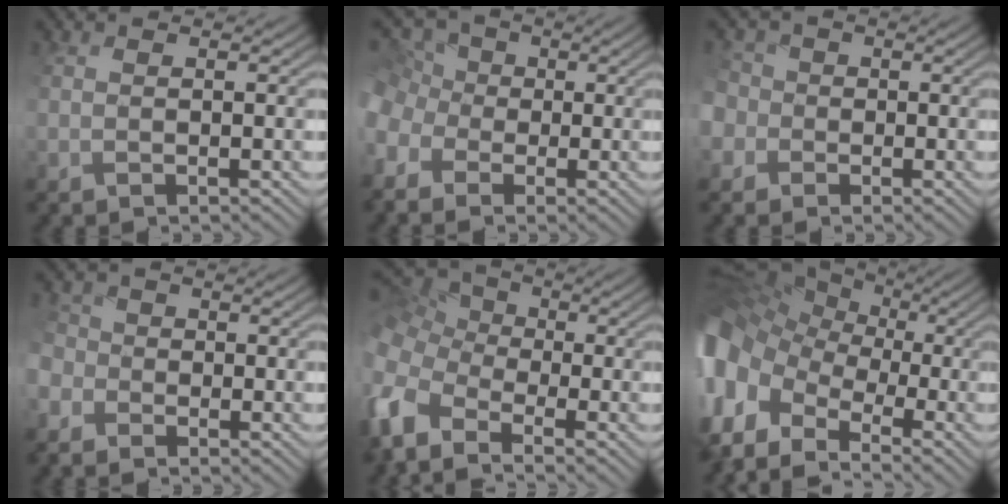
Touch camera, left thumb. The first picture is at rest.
{"total": 8.5, "force": [-2.7, 7.0, 4.0], "torque": [-0.134, -0.010, -0.067]}
{"total": 4.6, "force": [-0.9, 4.2, 1.5], "torque": [-0.065, 0.005, -0.030]}
{"total": 4.1, "force": [-2.0, 3.1, 1.7], "torque": [-0.057, -0.003, -0.043]}
{"total": 10.0, "force": [-2.7, 7.1, 6.6], "torque": [-0.200, 0.001, -0.024]}
{"total": 16.2, "force": [-3.5, 11.2, 11.2], "torque": [-0.272, -0.009, -0.042]}